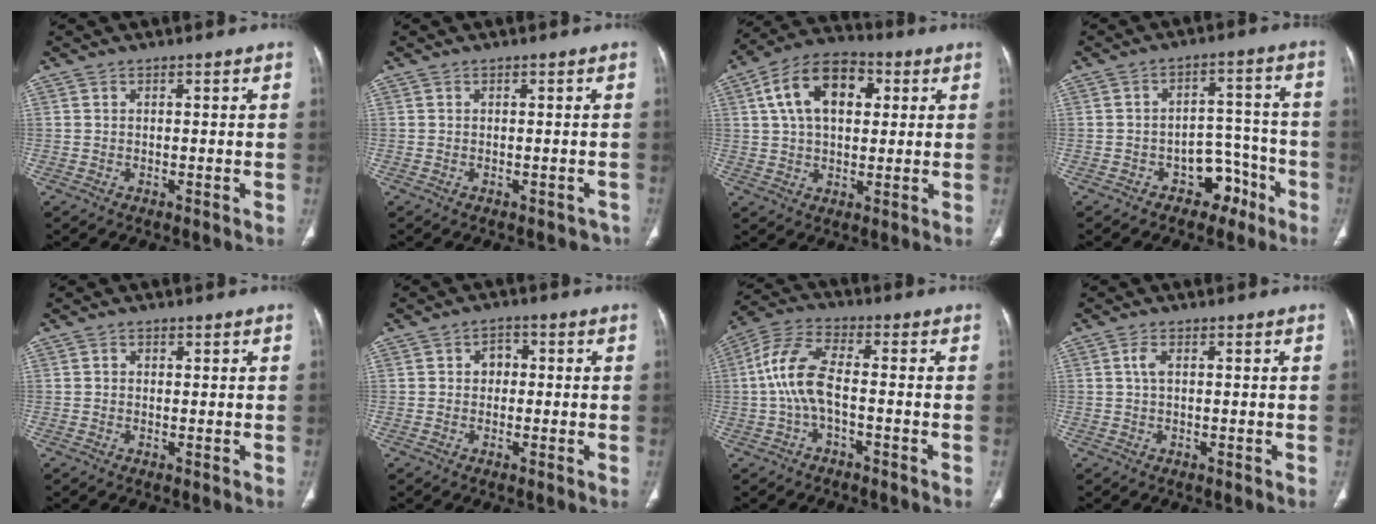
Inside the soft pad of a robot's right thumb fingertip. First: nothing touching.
{"total": 1.8, "force": [-1.2, 1.3, 0.1], "torque": [0.010, 0.012, -0.016]}
{"total": 14.5, "force": [4.0, 9.0, 10.7], "torque": [-0.162, 0.013, 0.060]}
{"total": 7.5, "force": [-4.4, 5.2, 3.1], "torque": [-0.006, 0.060, -0.062]}
{"total": 0.9, "force": [0.2, 0.8, 0.4], "torque": [0.000, 0.001, 0.001]}
{"total": 3.2, "force": [0.1, 2.7, 1.8], "torque": [-0.006, 0.010, -0.006]}
{"total": 9.4, "force": [-1.3, 4.2, 8.4], "torque": [-0.188, 0.033, -0.031]}
{"total": 1.8, "force": [0.3, 0.8, 1.5], "torque": [-0.037, 0.005, 0.007]}